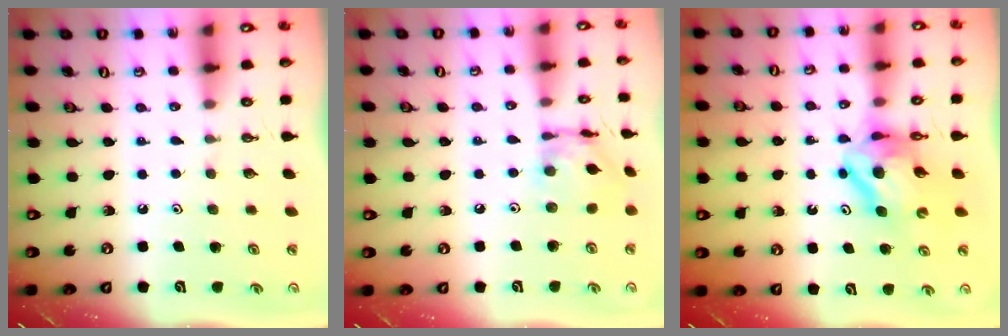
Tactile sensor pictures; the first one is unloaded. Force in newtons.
{"total": 10.5, "press": 10.4, "slide": 0.8}
{"total": 9.5, "press": 9.5, "slide": 1.0}